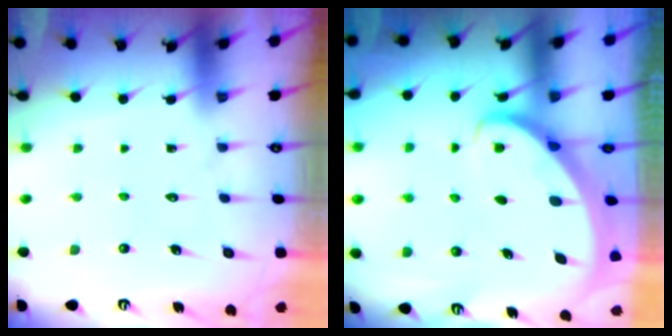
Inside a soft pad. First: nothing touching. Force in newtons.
{"total": 2.6, "press": 2.6, "slide": 0.3}